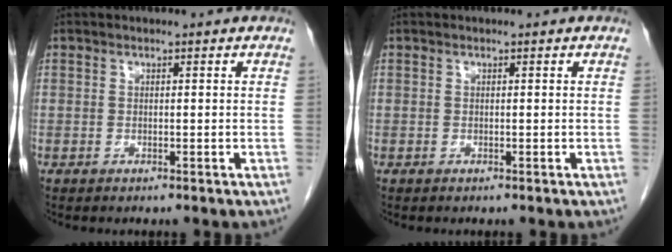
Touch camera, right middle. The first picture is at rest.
{"total": 0.0}